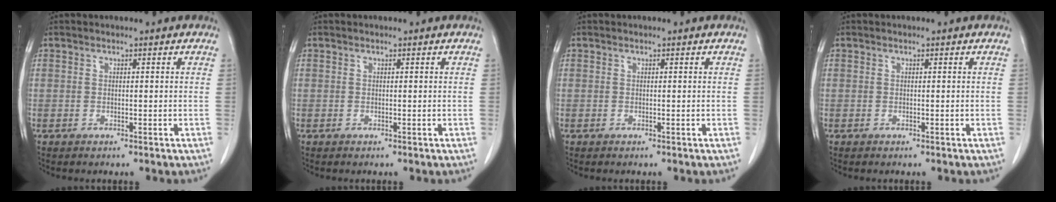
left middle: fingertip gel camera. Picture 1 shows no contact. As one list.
[{"total": 0.0}, {"total": 0.0}, {"total": 0.0}]